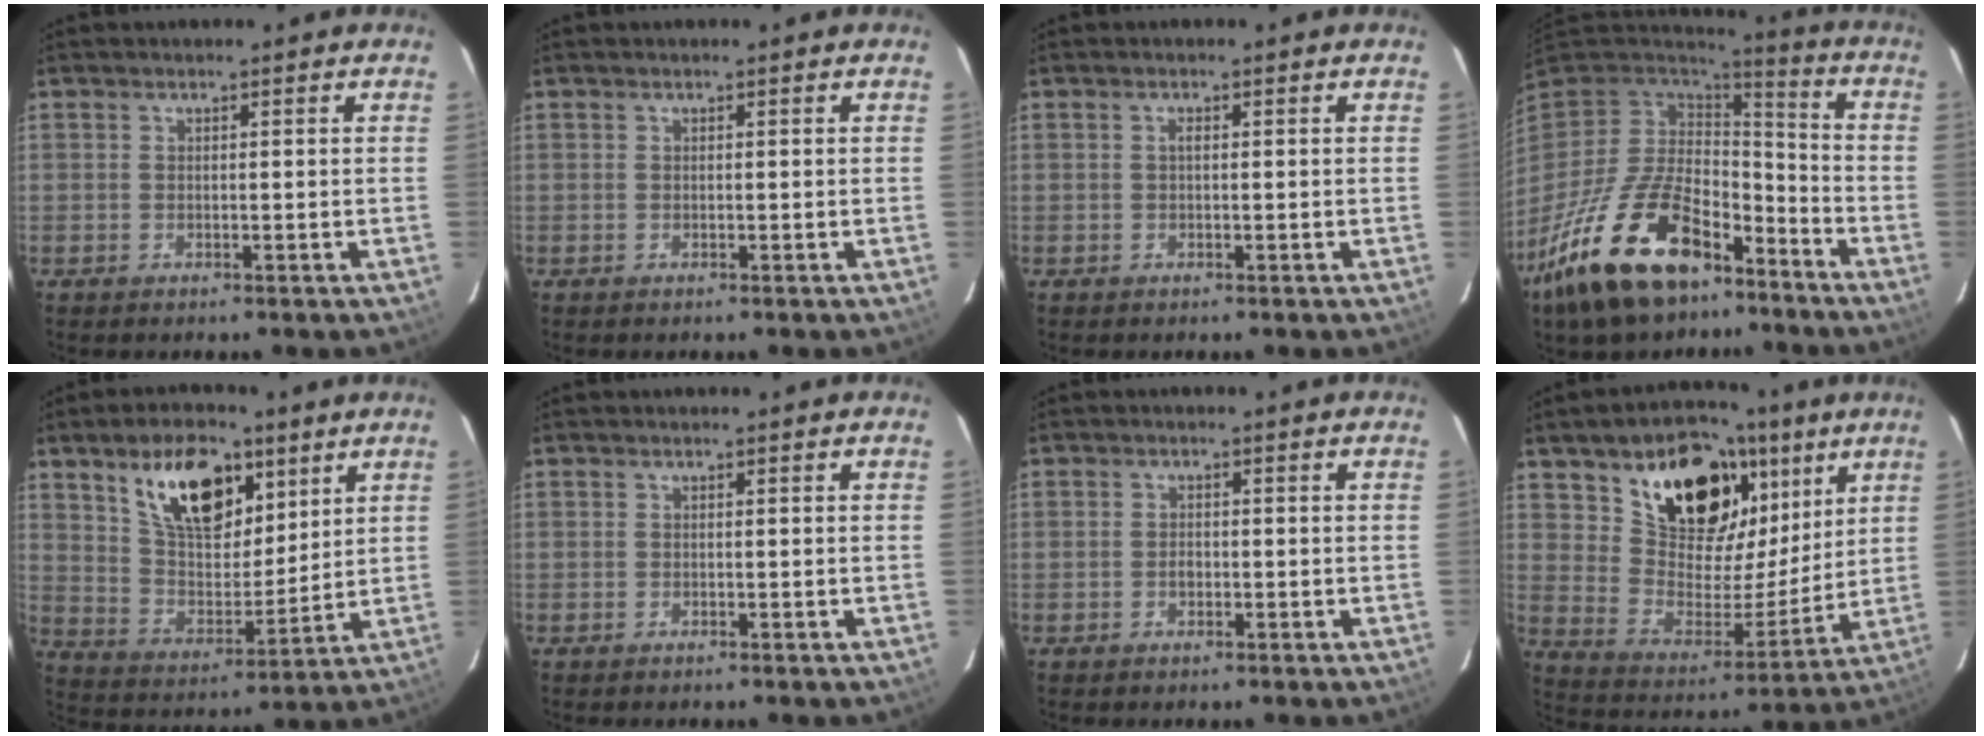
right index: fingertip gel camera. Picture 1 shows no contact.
{"total": 0.0}
{"total": 0.7, "force": [0.0, 0.2, 0.6], "torque": [-0.012, 0.004, -0.001]}
{"total": 24.4, "force": [-14.6, 12.3, 15.2], "torque": [-0.306, -0.020, -0.240]}
{"total": 16.7, "force": [9.1, 8.6, 11.1], "torque": [-0.189, 0.012, 0.170]}
{"total": 0.0}
{"total": 1.5, "force": [-0.5, 1.1, 0.9], "torque": [-0.017, 0.003, -0.009]}
{"total": 20.9, "force": [11.2, 13.2, 11.8], "torque": [-0.215, 0.032, 0.208]}